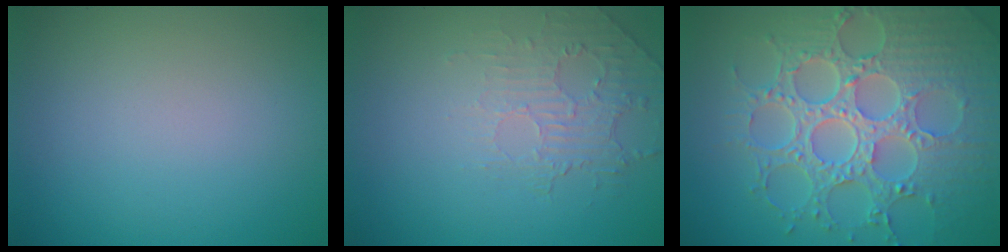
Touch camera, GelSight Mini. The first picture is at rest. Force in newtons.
{"total": 2.0, "press": 0.9, "slide": 1.8}
{"total": 8.7, "press": 6.5, "slide": 5.7}